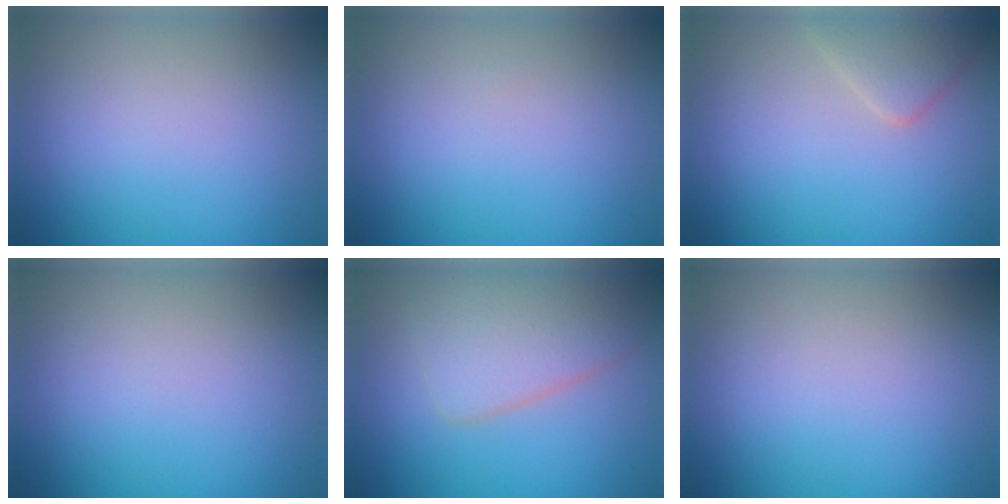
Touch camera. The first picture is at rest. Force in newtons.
{"total": 0.0}
{"total": 2.6, "press": 2.6, "slide": 0.1}
{"total": 0.0}
{"total": 4.6, "press": 4.6, "slide": 0.3}
{"total": 0.0}